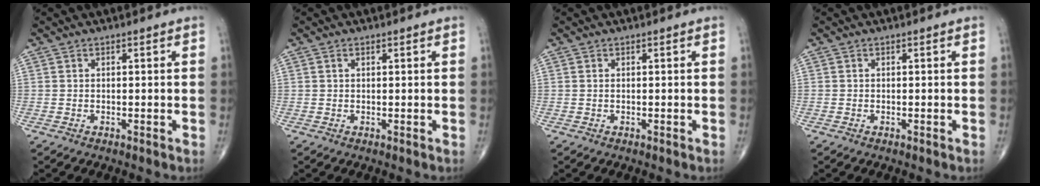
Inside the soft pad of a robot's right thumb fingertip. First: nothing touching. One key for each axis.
{"total": 0.6, "fx": 0.3, "fy": 0.4, "fz": 0.4, "tx": -0.008, "ty": 0.001, "tz": 0.005}
{"total": 0.0}
{"total": 0.0}